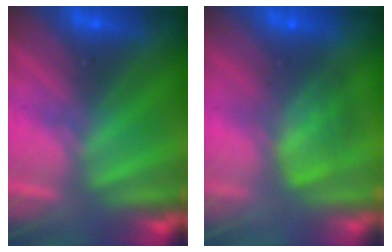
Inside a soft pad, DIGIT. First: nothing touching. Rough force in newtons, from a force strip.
{"total": 5.6}